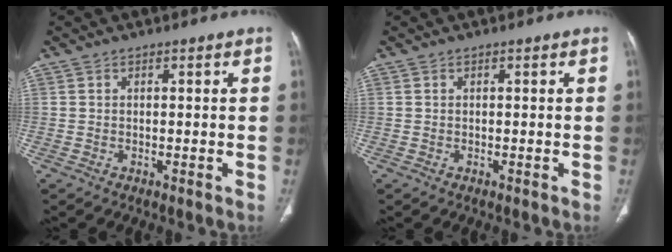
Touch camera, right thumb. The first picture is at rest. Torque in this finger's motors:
{"motor_torque": [-0.08, 0.11, -0.21, 0.17, 0.00]}